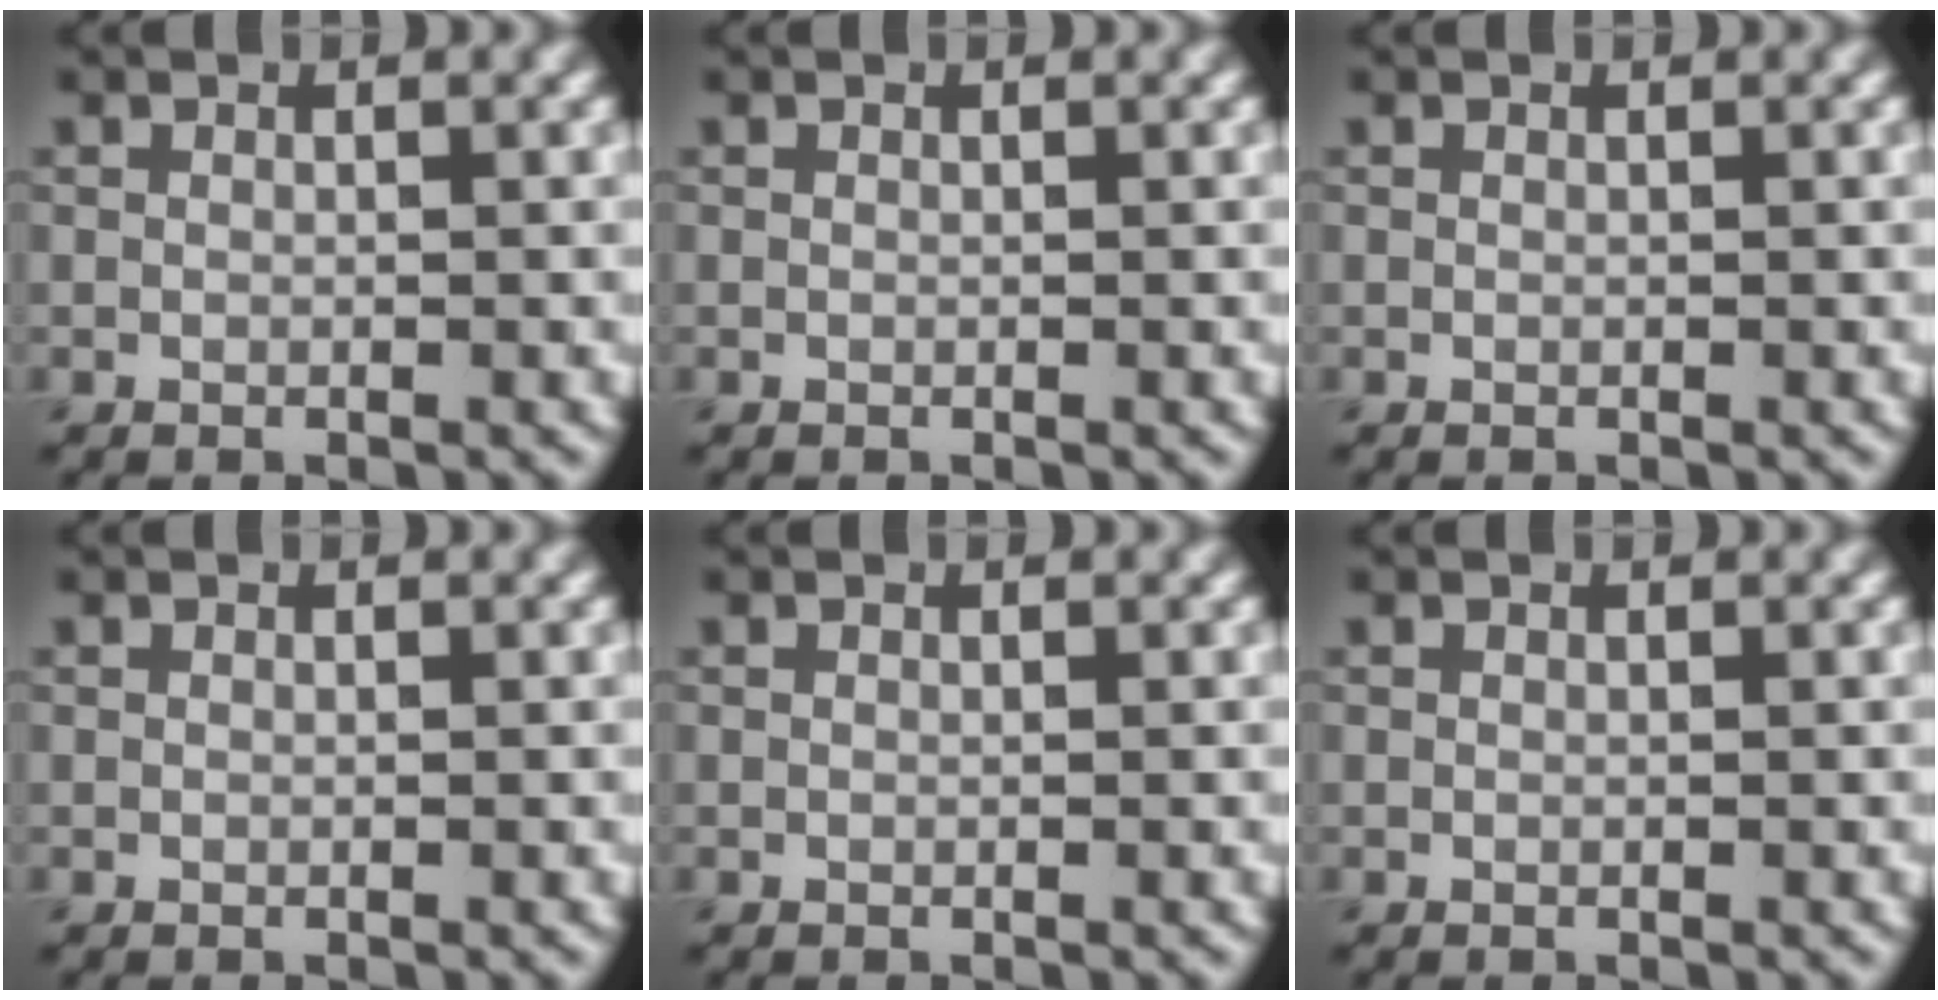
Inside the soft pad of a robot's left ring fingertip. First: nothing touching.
{"total": 0.0}
{"total": 0.0}
{"total": 0.0}
{"total": 0.0}
{"total": 0.0}